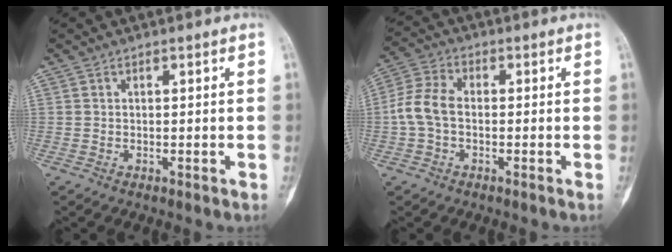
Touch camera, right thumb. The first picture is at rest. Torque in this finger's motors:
{"motor_torque": [1.26, 1.18, 0.50, -0.52, 0.05]}